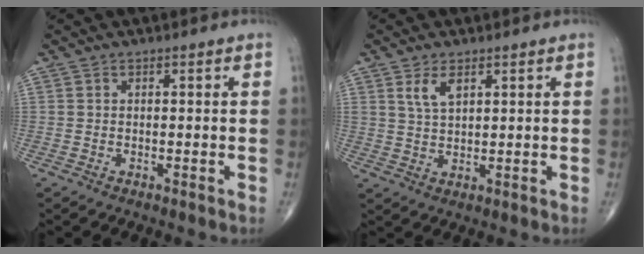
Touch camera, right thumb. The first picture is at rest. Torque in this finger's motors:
{"motor_torque": [0.02, 0.05, 0.37, 0.36, 0.01]}